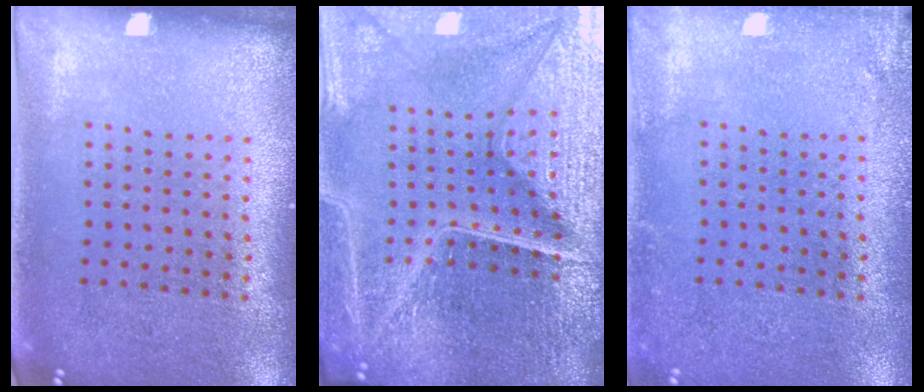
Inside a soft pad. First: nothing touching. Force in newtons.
{"total": 6.9, "press": 6.1, "slide": 3.3}
{"total": 1.6, "press": 1.6, "slide": 0.2}